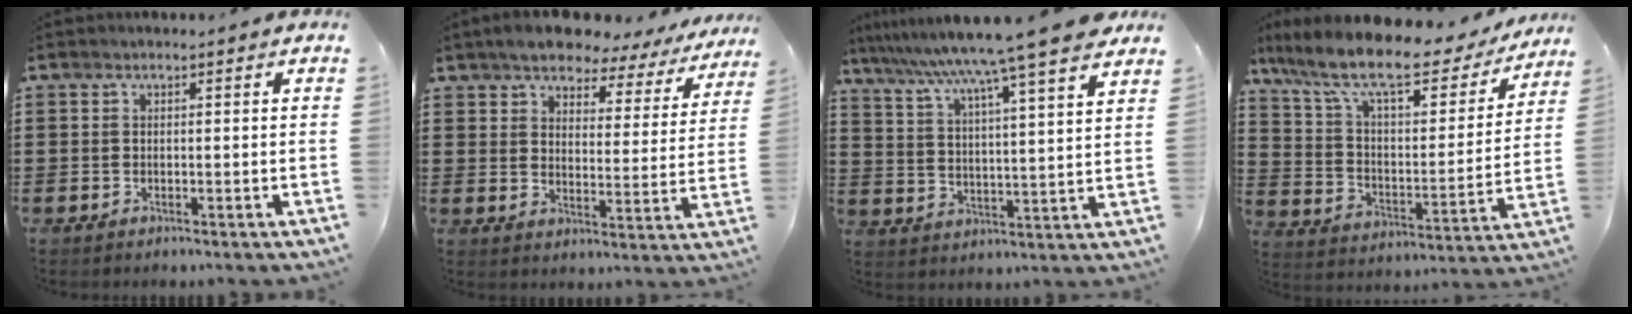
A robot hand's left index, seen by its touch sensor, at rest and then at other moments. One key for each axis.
{"total": 5.6, "fx": 5.2, "fy": 1.5, "fz": 1.4, "tx": -0.050, "ty": -0.032, "tz": 0.088}
{"total": 9.4, "fx": 8.1, "fy": -1.8, "fz": 4.4, "tx": -0.118, "ty": -0.057, "tz": 0.129}
{"total": 11.7, "fx": 9.2, "fy": 2.4, "fz": 6.9, "tx": -0.161, "ty": -0.053, "tz": 0.153}